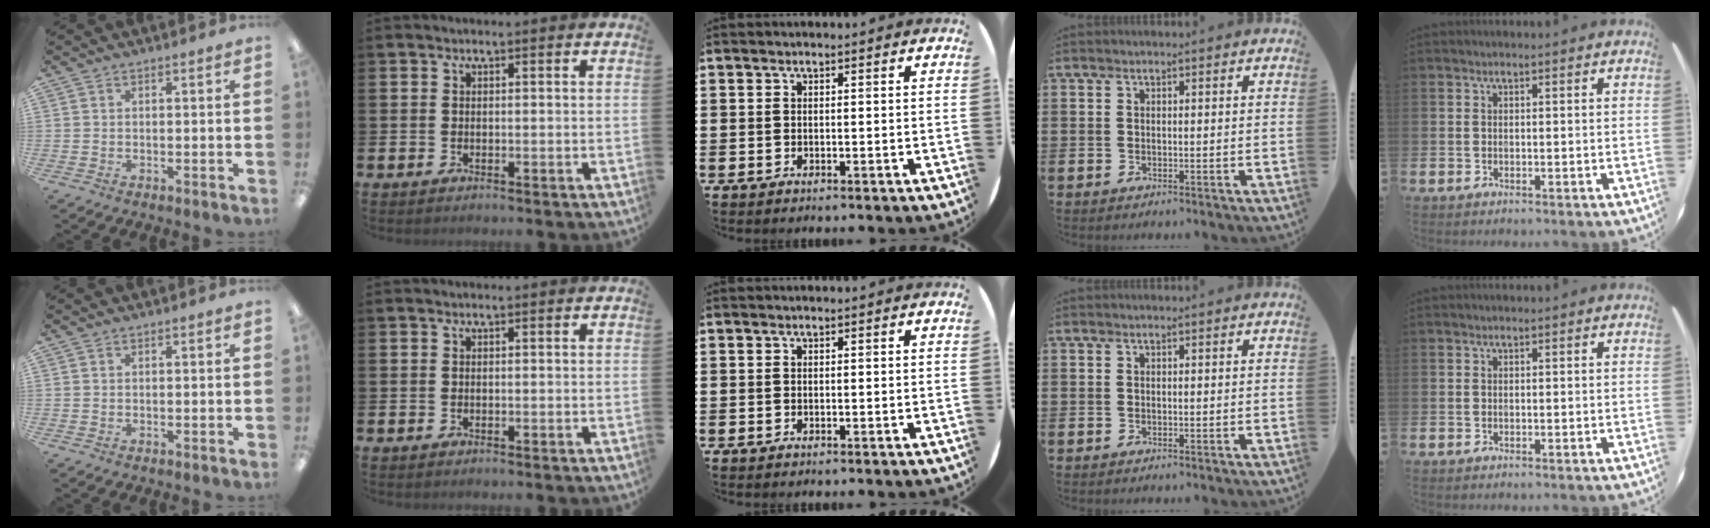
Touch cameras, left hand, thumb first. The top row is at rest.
{}